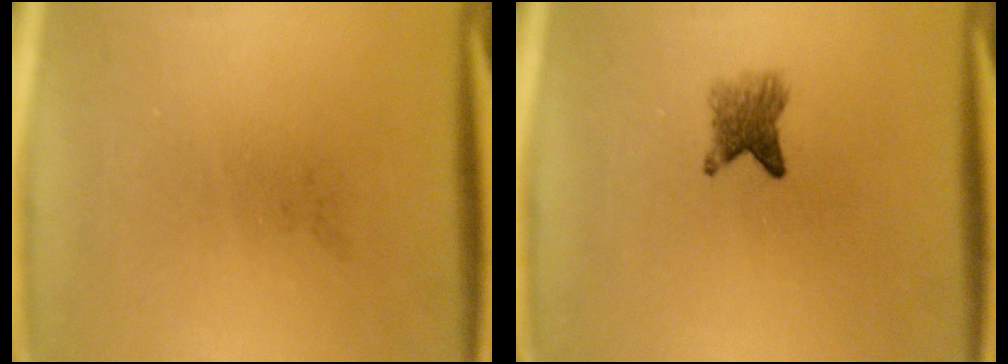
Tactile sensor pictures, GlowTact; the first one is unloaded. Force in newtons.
{"total": 3.1}